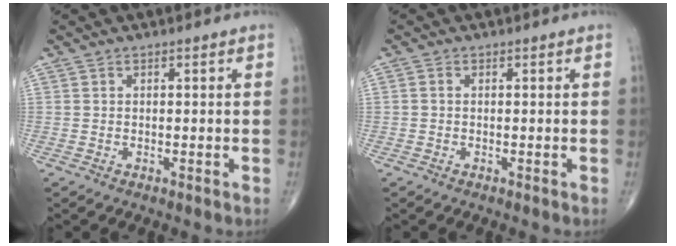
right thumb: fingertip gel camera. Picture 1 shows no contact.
{"total": 0.6, "force": [-0.1, 0.5, 0.4], "torque": [-0.007, 0.000, -0.005]}